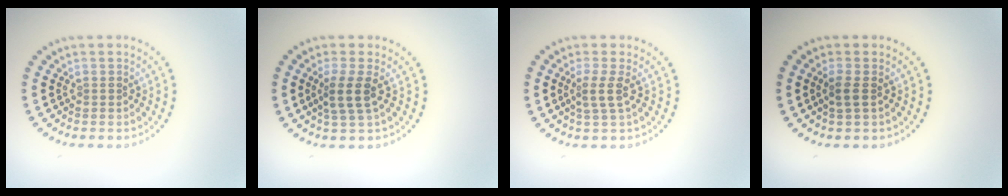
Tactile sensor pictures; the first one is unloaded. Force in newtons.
{"total": 2.5, "press": 2.0, "slide": 1.5}
{"total": 2.0, "press": 1.5, "slide": 1.3}
{"total": 1.3, "press": 1.2, "slide": 0.6}